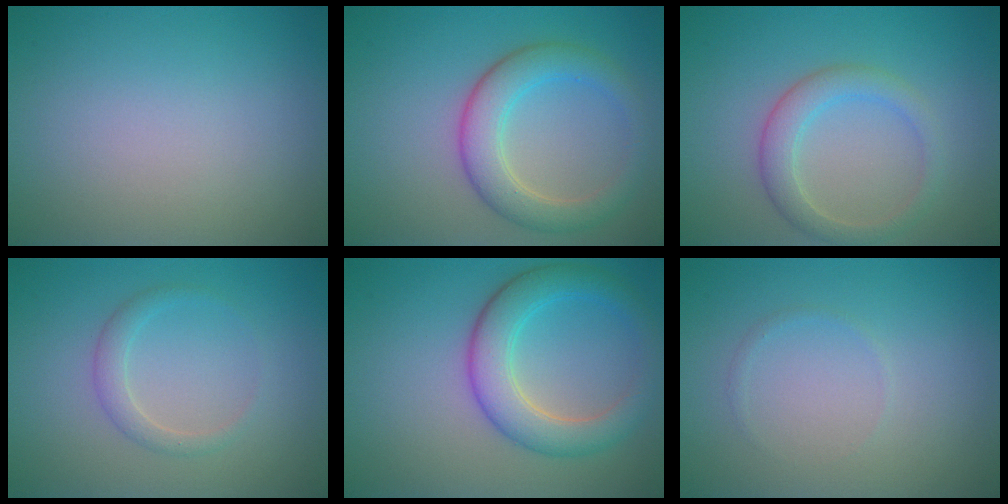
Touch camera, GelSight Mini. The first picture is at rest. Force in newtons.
{"total": 4.7, "press": 4.7, "slide": 0.1}
{"total": 3.0, "press": 3.0, "slide": 0.0}
{"total": 1.7, "press": 1.7, "slide": 0.0}
{"total": 5.2, "press": 5.2, "slide": 0.1}
{"total": 0.5, "press": 0.5, "slide": 0.0}